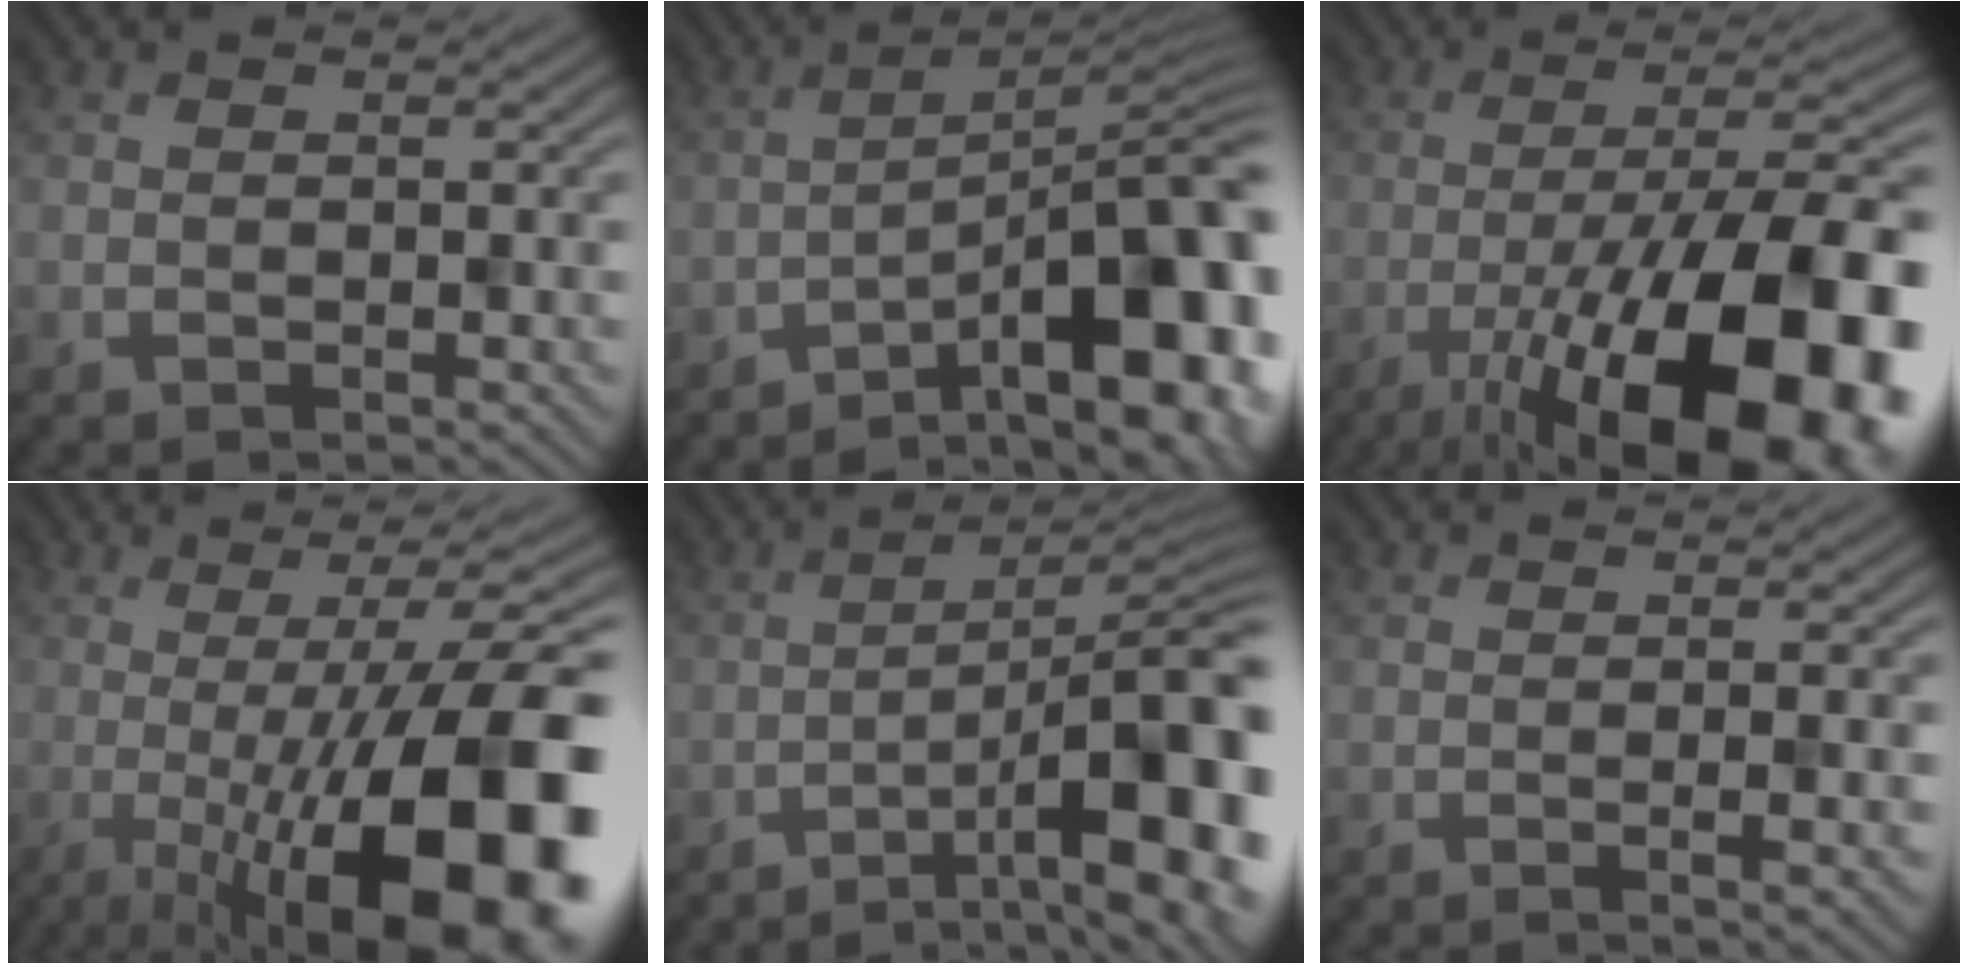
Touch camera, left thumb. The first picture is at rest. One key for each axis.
{"total": 14.6, "fx": -7.2, "fy": 4.4, "fz": 11.9, "tx": -0.152, "ty": 0.014, "tz": -0.107}
{"total": 20.6, "fx": -9.5, "fy": 6.6, "fz": 17.0, "tx": -0.253, "ty": -0.002, "tz": -0.156}
{"total": 20.0, "fx": -5.1, "fy": 5.6, "fz": 18.5, "tx": -0.222, "ty": 0.001, "tz": -0.081}
{"total": 14.1, "fx": -5.6, "fy": 3.6, "fz": 12.4, "tx": -0.151, "ty": 0.016, "tz": -0.081}
{"total": 2.3, "fx": -0.6, "fy": 0.2, "fz": 2.2, "tx": -0.038, "ty": 0.005, "tz": -0.012}